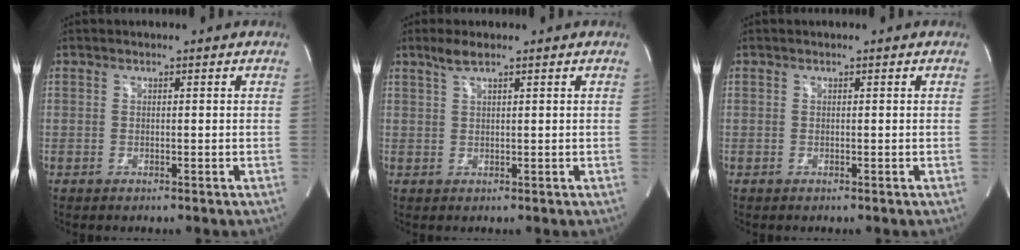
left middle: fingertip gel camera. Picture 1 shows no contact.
{"total": 2.3, "force": [1.7, 0.2, 1.5], "torque": [-0.041, 0.005, 0.036]}
{"total": 0.0}